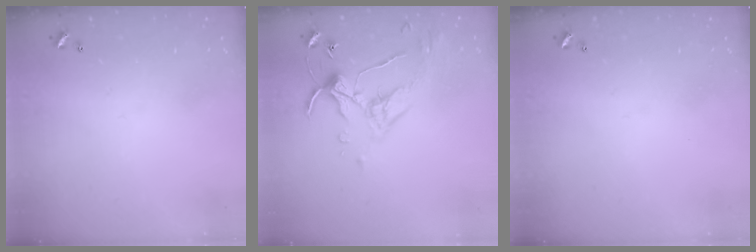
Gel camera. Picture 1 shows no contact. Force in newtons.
{"total": 4.8, "press": 4.7, "slide": 1.0}
{"total": 0.0}